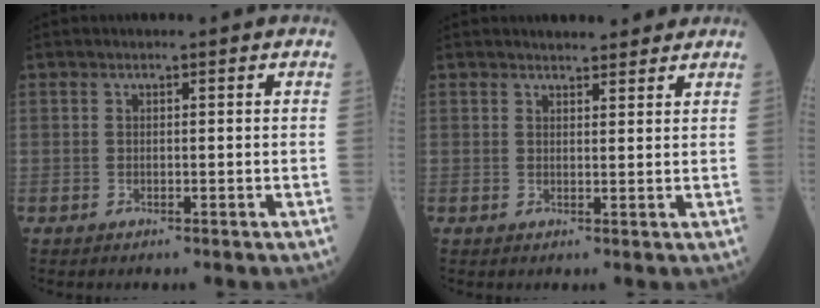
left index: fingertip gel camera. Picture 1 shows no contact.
{"total": 4.5, "force": [4.1, 1.2, 1.4], "torque": [-0.018, 0.013, 0.052]}